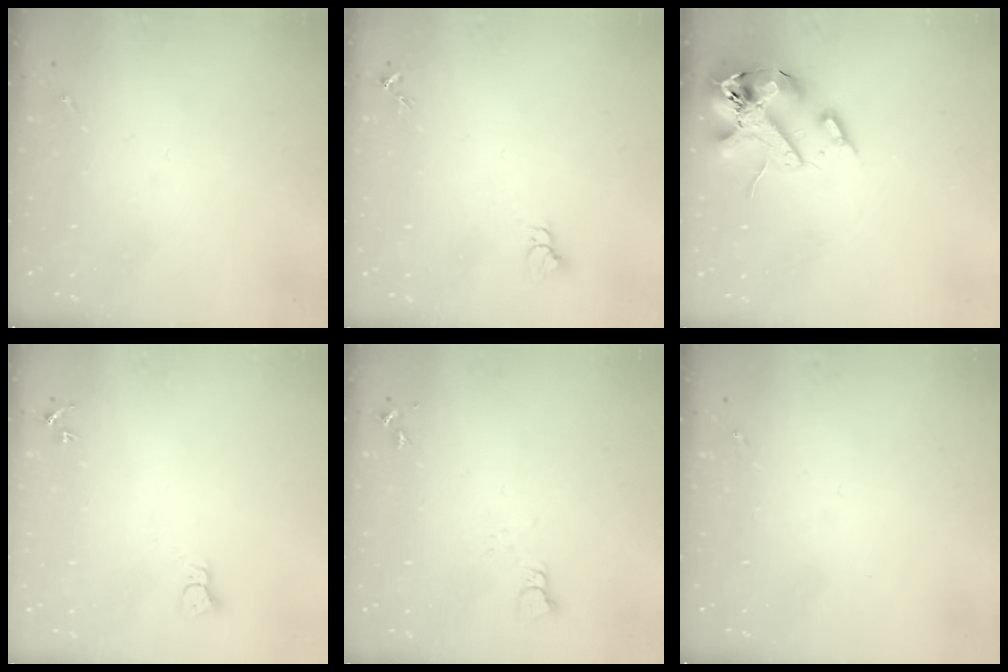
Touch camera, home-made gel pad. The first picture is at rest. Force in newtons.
{"total": 3.0, "press": 3.0, "slide": 0.1}
{"total": 16.5, "press": 16.3, "slide": 2.8}
{"total": 2.3, "press": 2.3, "slide": 0.2}
{"total": 2.5, "press": 2.5, "slide": 0.1}
{"total": 0.0}